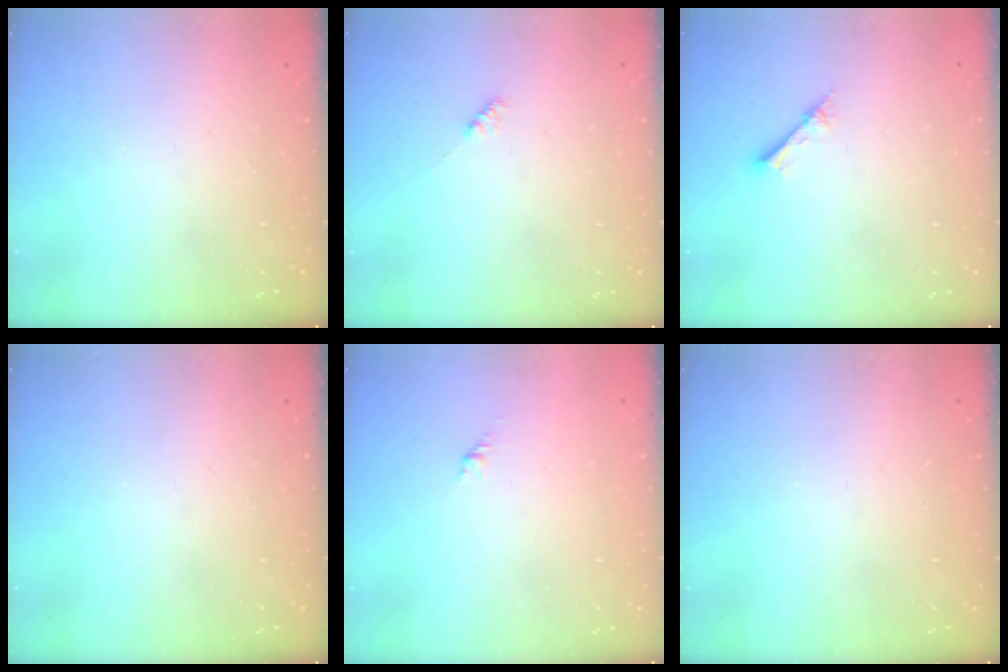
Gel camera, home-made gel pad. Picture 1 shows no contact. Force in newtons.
{"total": 2.1, "press": 2.0, "slide": 0.5}
{"total": 2.1, "press": 2.1, "slide": 0.2}
{"total": 0.0}
{"total": 1.7, "press": 1.6, "slide": 0.7}
{"total": 0.0}